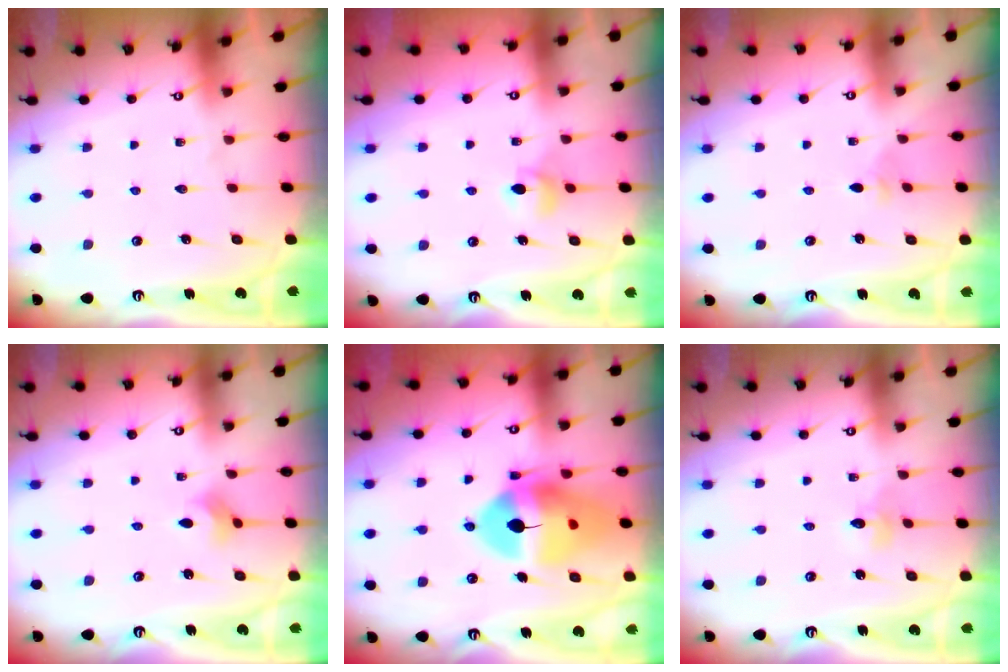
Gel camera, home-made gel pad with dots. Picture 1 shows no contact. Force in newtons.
{"total": 4.8, "press": 4.8, "slide": 0.7}
{"total": 2.0, "press": 2.0, "slide": 0.5}
{"total": 2.8, "press": 2.8, "slide": 0.7}
{"total": 17.0, "press": 16.9, "slide": 2.2}
{"total": 3.6, "press": 3.5, "slide": 0.4}